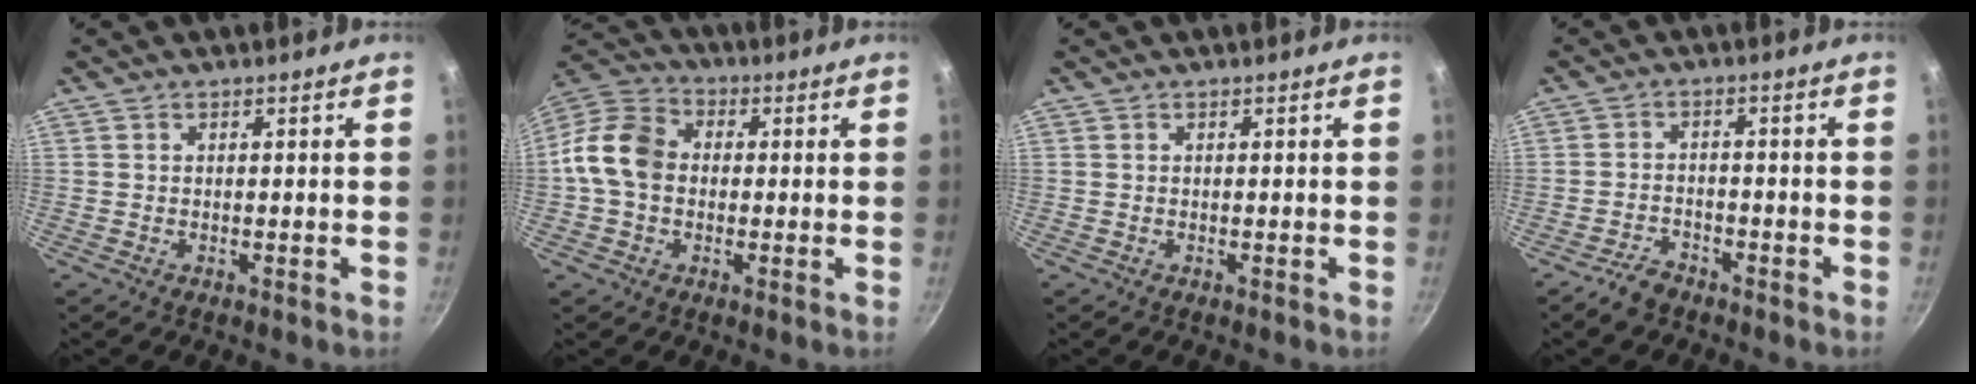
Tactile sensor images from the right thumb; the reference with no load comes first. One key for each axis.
{"total": 11.2, "fx": -0.3, "fy": 8.7, "fz": 7.1, "tx": -0.107, "ty": 0.027, "tz": -0.026}
{"total": 0.0}
{"total": 3.9, "fx": -3.1, "fy": 1.9, "fz": 1.4, "tx": -0.020, "ty": 0.031, "tz": -0.053}